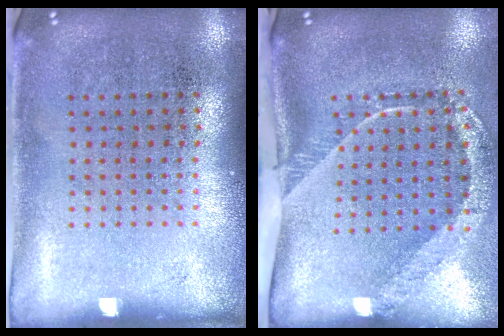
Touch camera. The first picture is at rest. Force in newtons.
{"total": 2.5, "press": 1.6, "slide": 1.8}